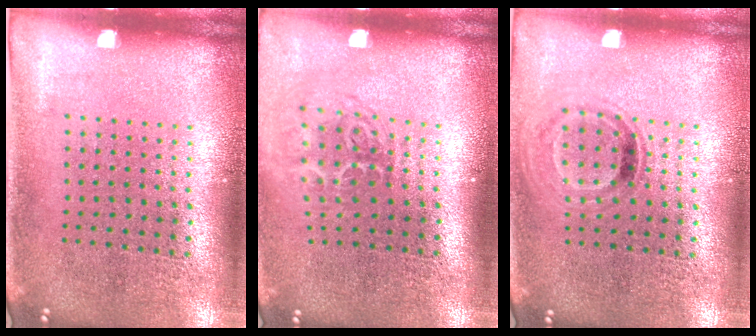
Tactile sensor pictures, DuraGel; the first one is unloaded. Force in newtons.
{"total": 1.7, "press": 1.1, "slide": 1.2}
{"total": 0.9, "press": 0.8, "slide": 0.5}